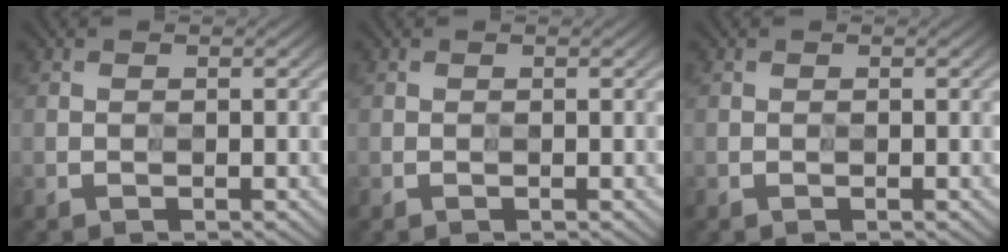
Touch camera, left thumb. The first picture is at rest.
{"total": 0.0}
{"total": 0.0}